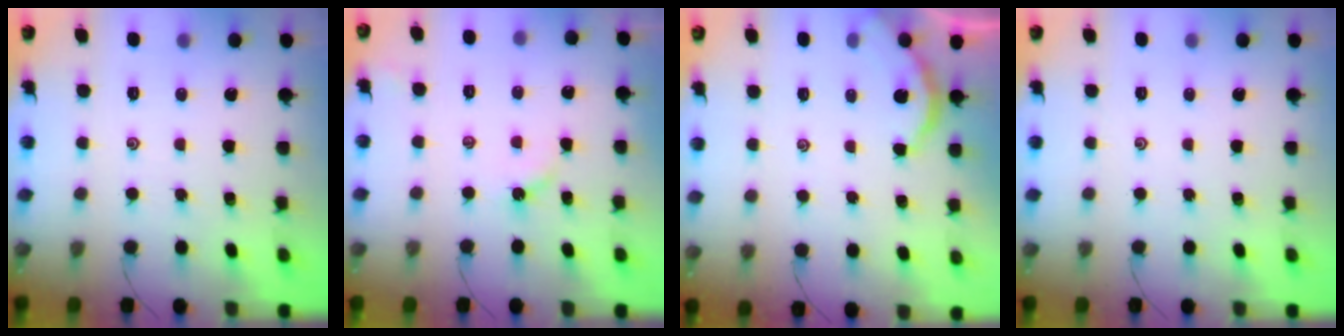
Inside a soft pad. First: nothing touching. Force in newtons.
{"total": 2.8, "press": 2.8, "slide": 0.3}
{"total": 2.6, "press": 2.6, "slide": 0.2}
{"total": 0.0}